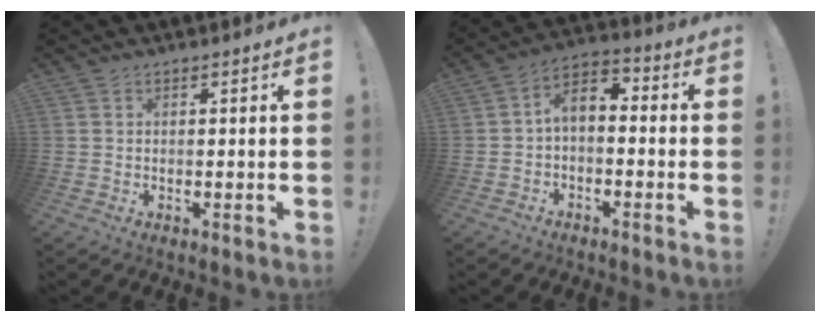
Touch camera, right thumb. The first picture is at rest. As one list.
[{"total": 5.6, "force": [-1.4, 3.4, 4.2], "torque": [-0.083, 0.012, -0.024]}]